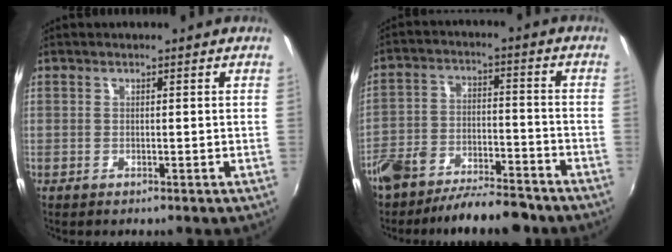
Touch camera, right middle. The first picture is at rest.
{"total": 12.7, "force": [-10.0, 5.0, 6.1], "torque": [-0.135, 0.003, -0.159]}